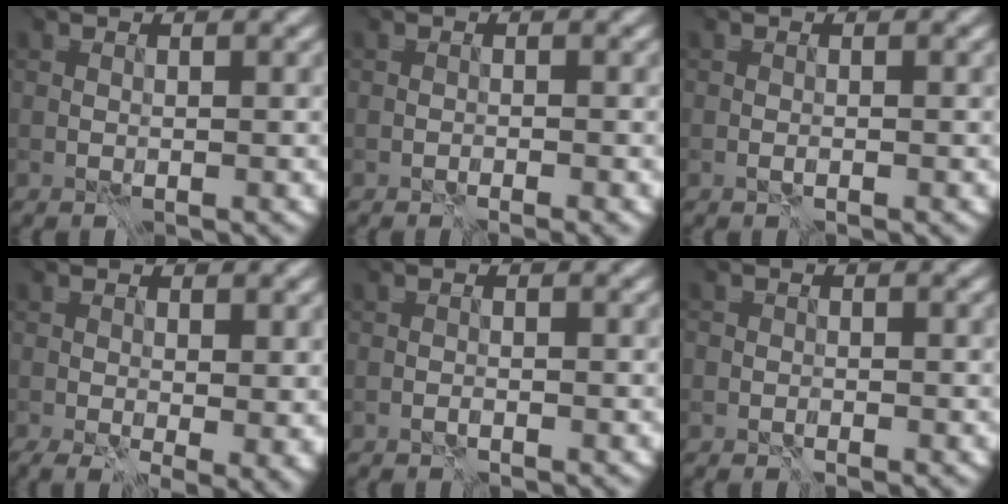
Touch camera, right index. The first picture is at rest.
{"total": 1.5, "force": [-1.2, -0.8, -0.4], "torque": [0.014, 0.000, -0.034]}
{"total": 0.9, "force": [-0.8, -0.4, -0.1], "torque": [0.007, 0.004, -0.026]}
{"total": 5.5, "force": [0.7, 3.1, 4.4], "torque": [-0.052, -0.014, 0.029]}
{"total": 1.7, "force": [-1.5, -0.6, -0.4], "torque": [0.014, 0.000, -0.042]}
{"total": 1.2, "force": [-1.0, 0.6, -0.3], "torque": [0.003, 0.005, -0.023]}